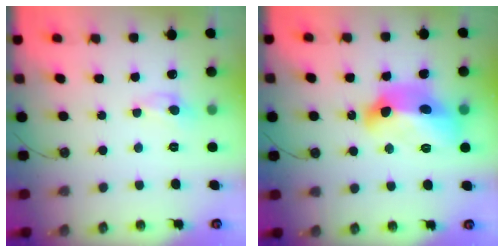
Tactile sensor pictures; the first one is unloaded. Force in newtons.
{"total": 13.6, "press": 13.6, "slide": 1.0}